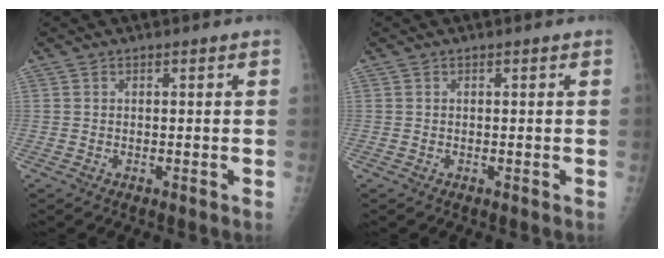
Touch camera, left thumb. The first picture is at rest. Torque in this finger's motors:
{"motor_torque": [-0.02, 0.02, -0.04, 0.01, 0.00]}